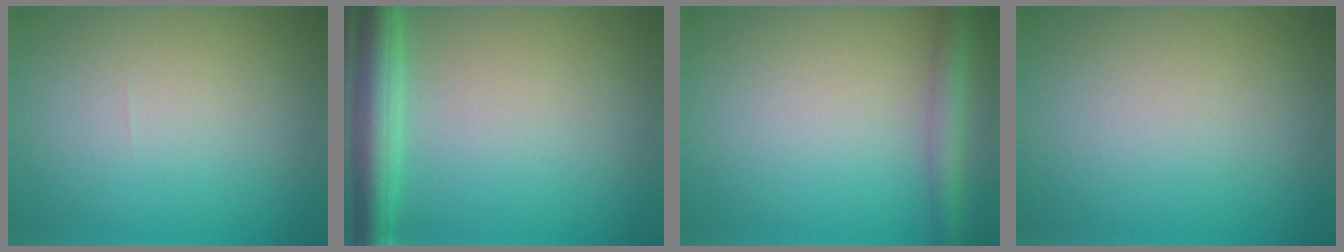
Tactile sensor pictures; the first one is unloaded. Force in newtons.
{"total": 4.9, "press": 4.9, "slide": 0.3}
{"total": 3.0, "press": 3.0, "slide": 0.2}
{"total": 0.0}